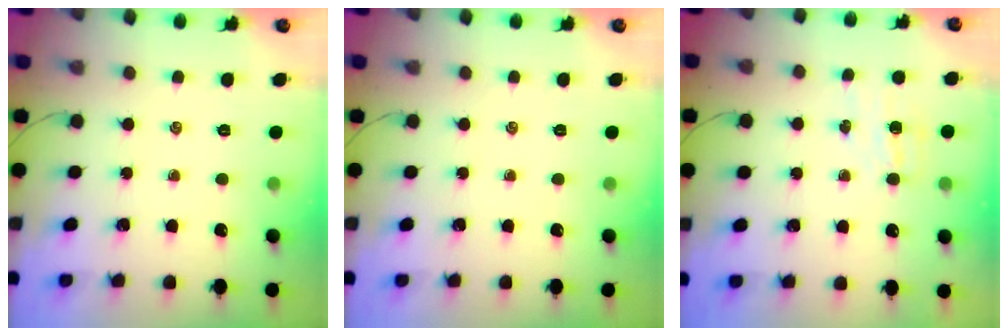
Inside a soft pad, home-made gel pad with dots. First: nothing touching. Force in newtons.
{"total": 0.0}
{"total": 4.9, "press": 4.8, "slide": 1.1}